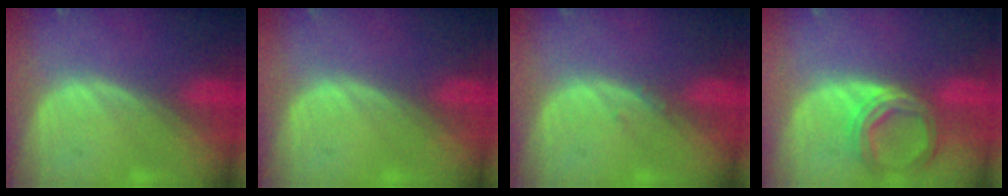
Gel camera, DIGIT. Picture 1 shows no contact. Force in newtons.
{"total": 0.0}
{"total": 0.6, "press": 0.5, "slide": 0.1}
{"total": 6.9, "press": 6.3, "slide": 2.6}